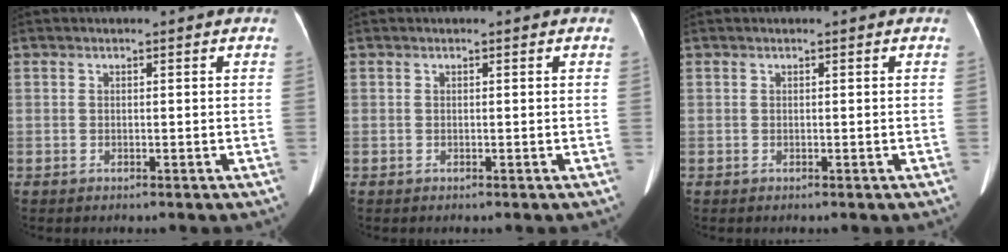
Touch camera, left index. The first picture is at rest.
{"total": 0.0}
{"total": 0.0}